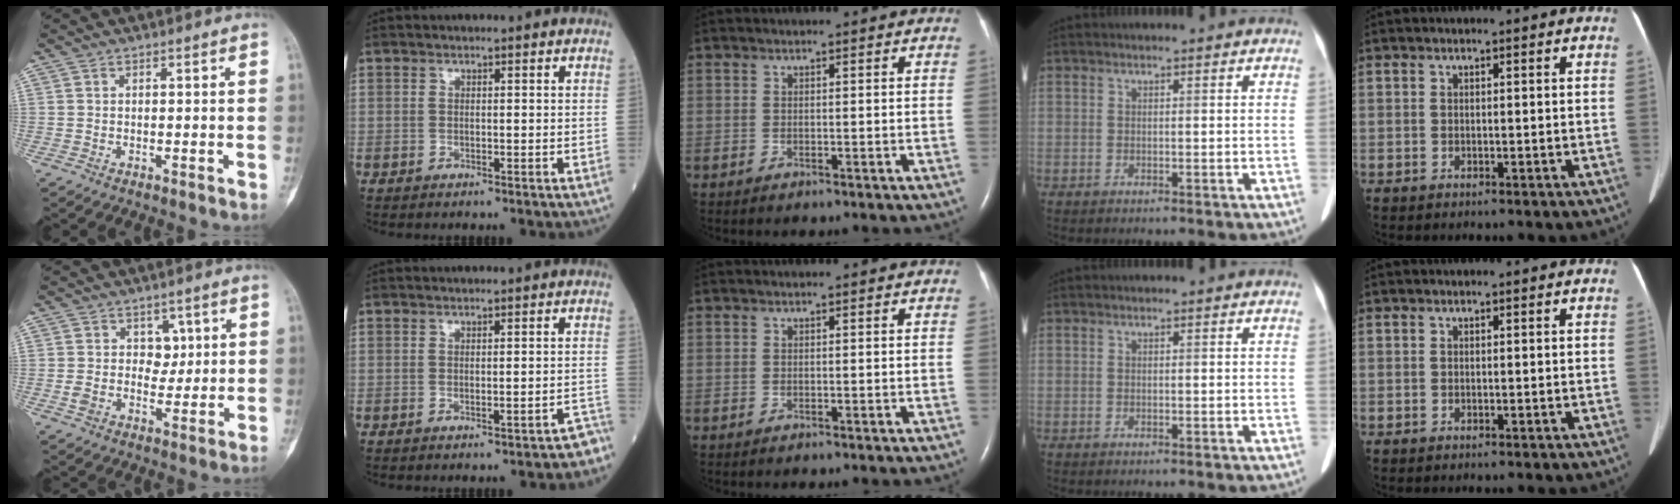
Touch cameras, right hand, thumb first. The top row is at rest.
{"thumb": {"total": 5.0, "force": [1.1, 4.0, 2.7], "torque": [-0.007, -0.004, 0.016]}, "index": {"total": 3.3, "force": [-2.8, 0.7, 1.6], "torque": [-0.004, 0.015, -0.031]}}